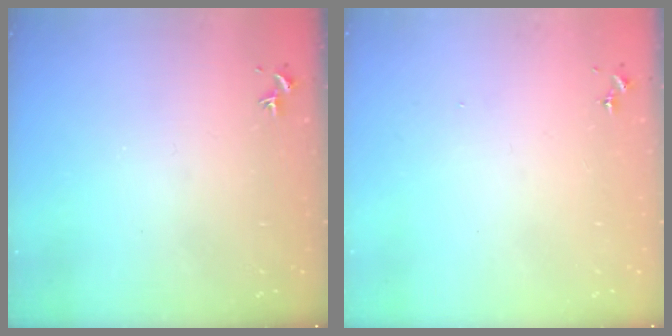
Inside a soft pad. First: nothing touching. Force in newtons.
{"total": 0.0}